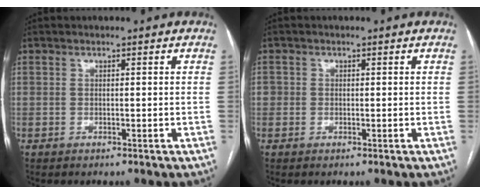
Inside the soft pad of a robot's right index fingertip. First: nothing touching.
{"total": 1.5, "force": [-0.1, 1.4, 0.4], "torque": [0.001, 0.008, -0.001]}